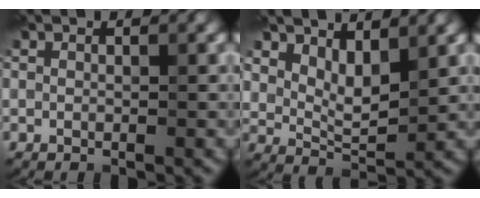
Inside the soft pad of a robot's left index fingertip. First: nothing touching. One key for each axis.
{"total": 3.8, "fx": 2.2, "fy": 1.9, "fz": 2.4, "tx": -0.049, "ty": -0.012, "tz": 0.040}